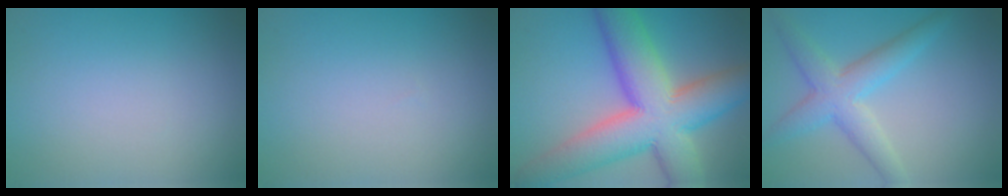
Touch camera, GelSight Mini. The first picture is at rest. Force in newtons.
{"total": 0.0}
{"total": 12.8, "press": 12.8, "slide": 0.7}
{"total": 4.4, "press": 4.4, "slide": 0.1}